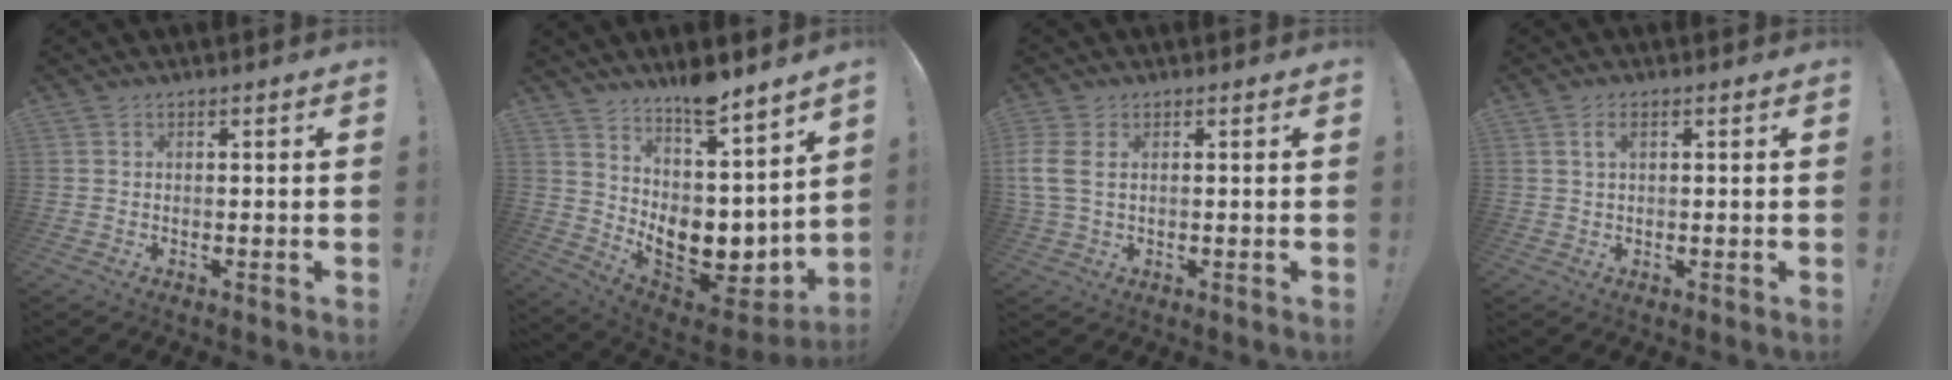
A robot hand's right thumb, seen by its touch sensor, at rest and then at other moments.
{"total": 11.8, "force": [2.1, 7.3, 9.0], "torque": [-0.103, -0.046, 0.052]}
{"total": 5.7, "force": [1.6, 3.5, 4.2], "torque": [-0.103, -0.002, 0.033]}
{"total": 2.7, "force": [1.1, 1.2, 2.1], "torque": [-0.043, 0.002, 0.019]}